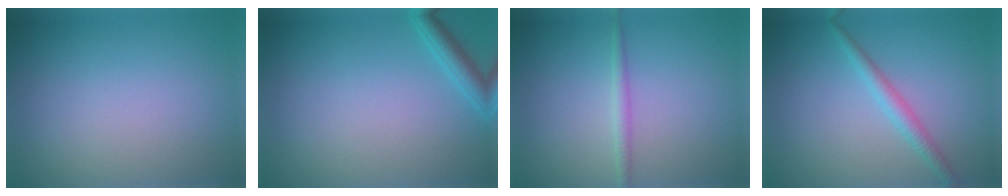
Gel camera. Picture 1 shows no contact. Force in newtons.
{"total": 2.0, "press": 2.0, "slide": 0.1}
{"total": 1.3, "press": 1.3, "slide": 0.1}
{"total": 1.9, "press": 1.9, "slide": 0.1}